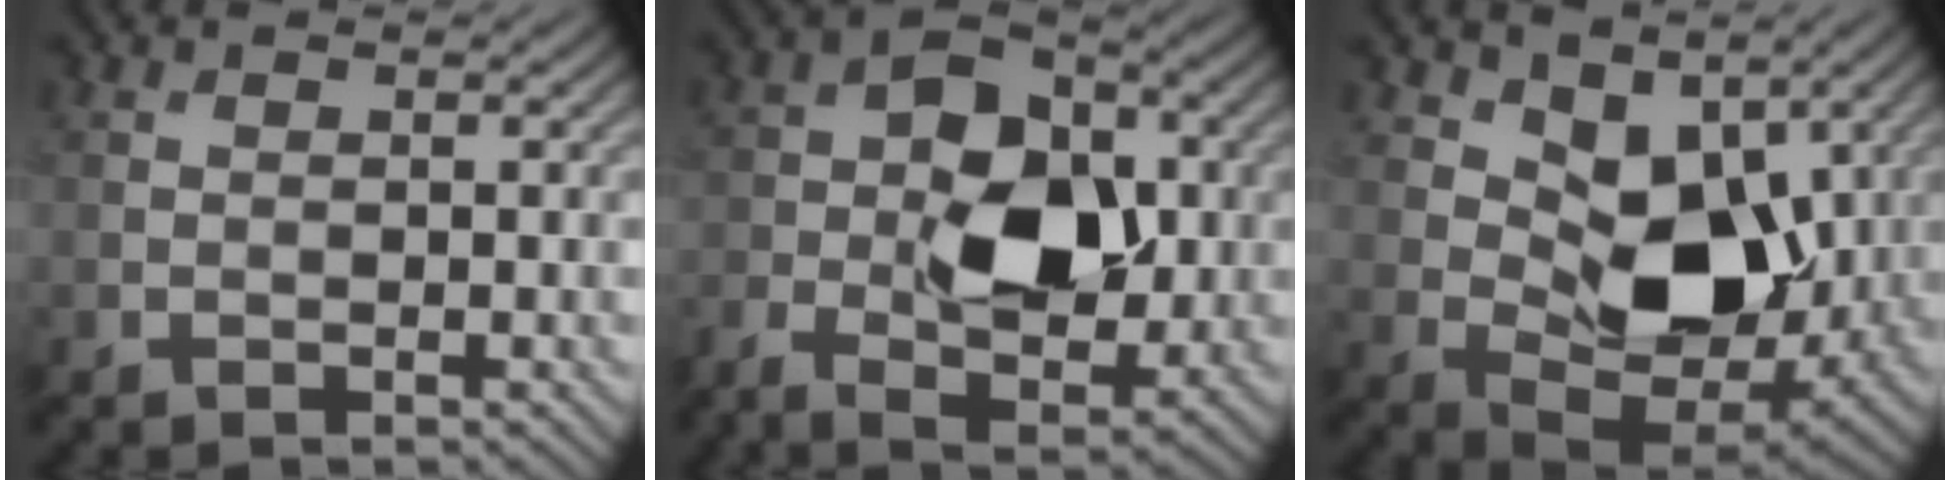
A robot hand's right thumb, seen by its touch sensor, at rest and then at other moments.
{"total": 11.6, "force": [-1.9, 6.8, 9.1], "torque": [-0.164, 0.001, -0.038]}
{"total": 10.3, "force": [3.1, 6.6, 7.4], "torque": [-0.135, -0.018, 0.052]}